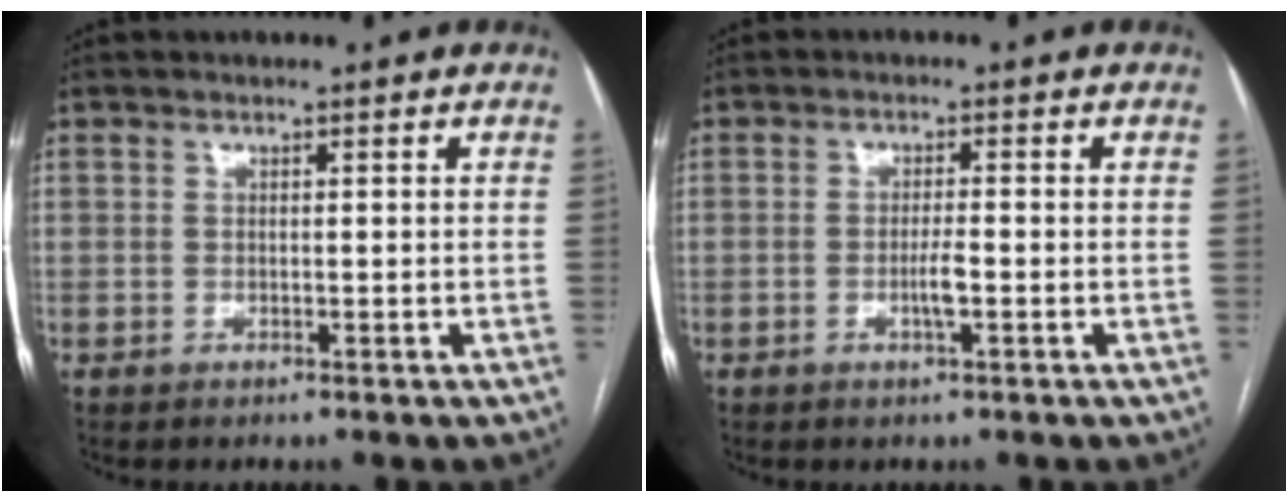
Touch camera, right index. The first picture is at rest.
{"total": 2.4, "force": [-0.7, 0.1, 2.3], "torque": [-0.047, -0.001, -0.011]}